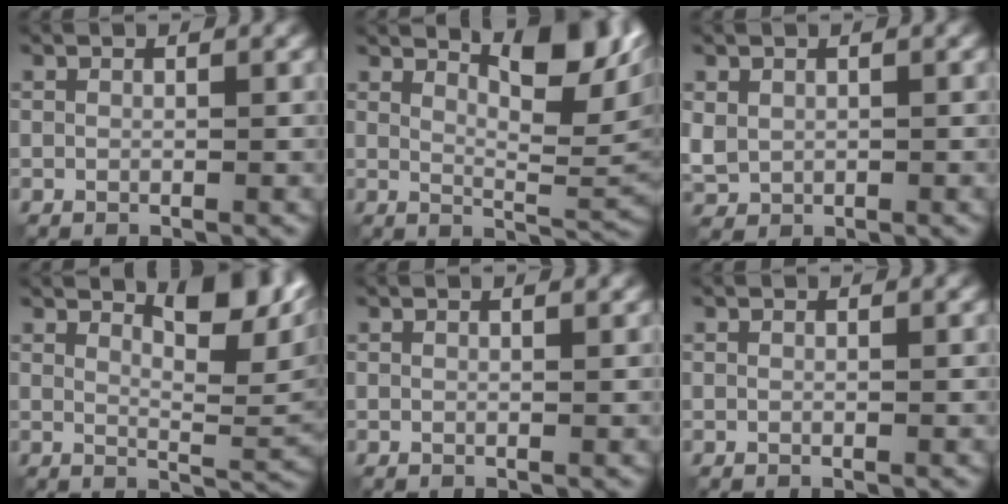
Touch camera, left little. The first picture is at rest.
{"total": 8.3, "force": [4.4, 2.1, 6.8], "torque": [-0.094, 0.005, 0.074]}
{"total": 1.9, "force": [0.5, 1.6, 0.8], "torque": [-0.022, -0.002, 0.012]}
{"total": 7.4, "force": [4.1, 2.3, 5.8], "torque": [-0.072, 0.004, 0.067]}
{"total": 0.7, "force": [0.5, 0.1, 0.5], "torque": [-0.005, 0.003, 0.006]}
{"total": 0.0}